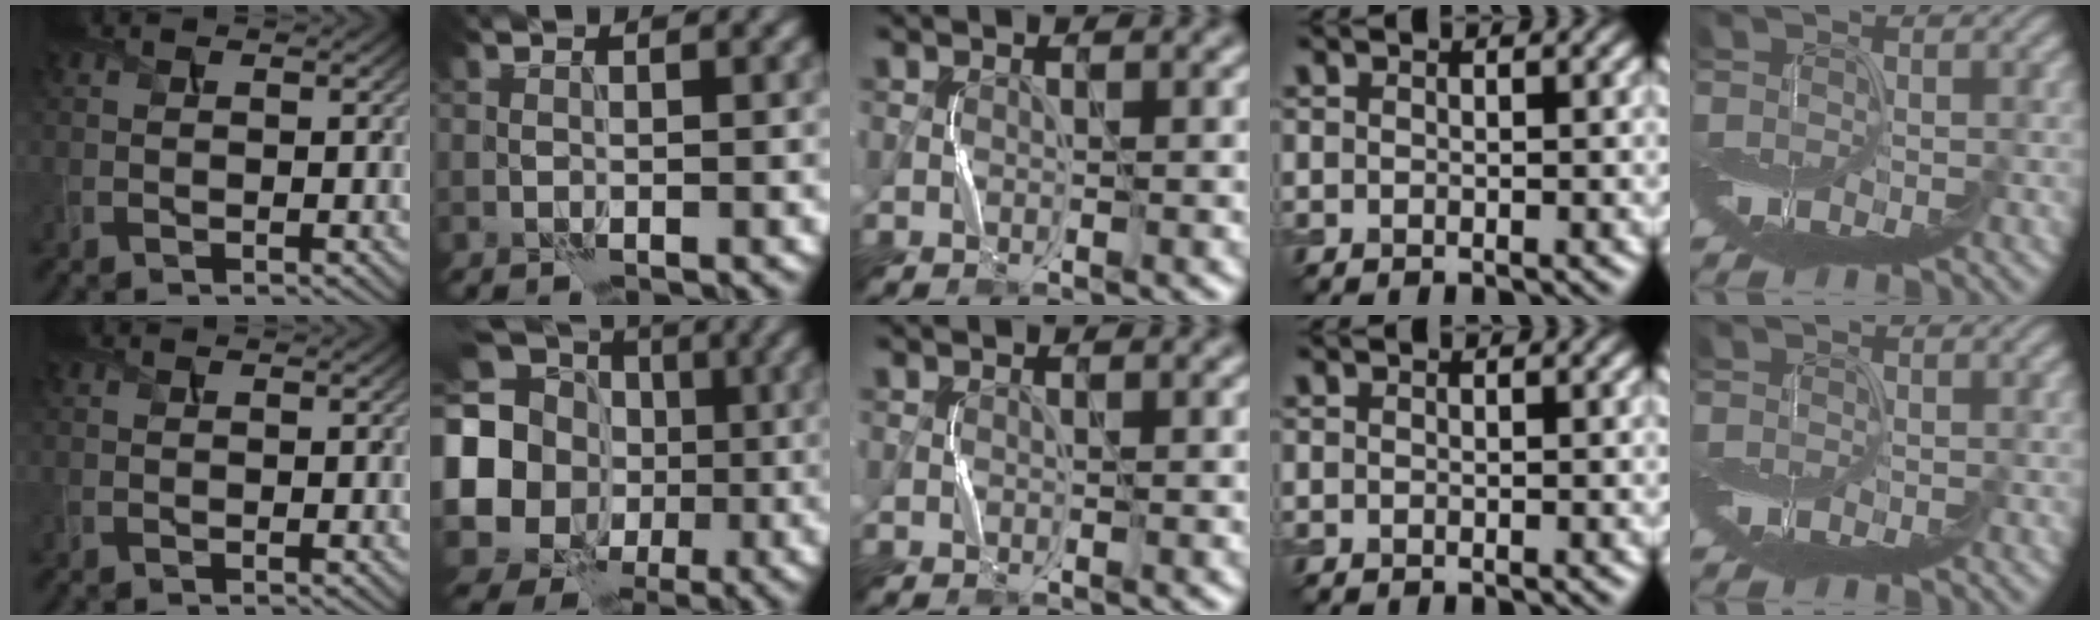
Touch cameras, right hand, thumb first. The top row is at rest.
{"index": {"total": 16.3, "force": [0.3, 15.0, 6.4], "torque": [-0.180, 0.008, -0.013]}}